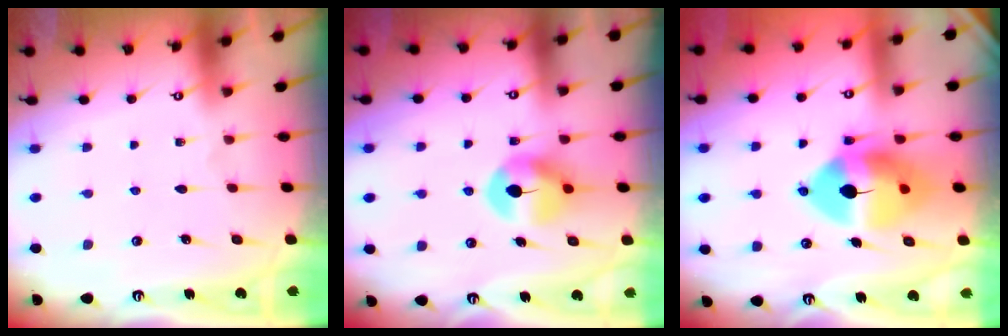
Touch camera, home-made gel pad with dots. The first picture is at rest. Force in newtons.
{"total": 7.8, "press": 7.8, "slide": 0.5}
{"total": 13.6, "press": 13.4, "slide": 2.1}